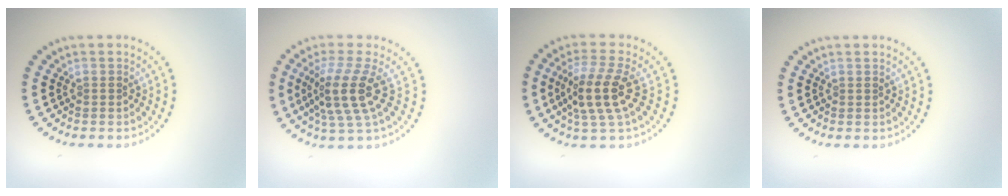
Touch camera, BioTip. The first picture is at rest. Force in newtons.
{"total": 4.3, "press": 3.2, "slide": 2.9}
{"total": 4.3, "press": 3.7, "slide": 2.1}
{"total": 0.0}